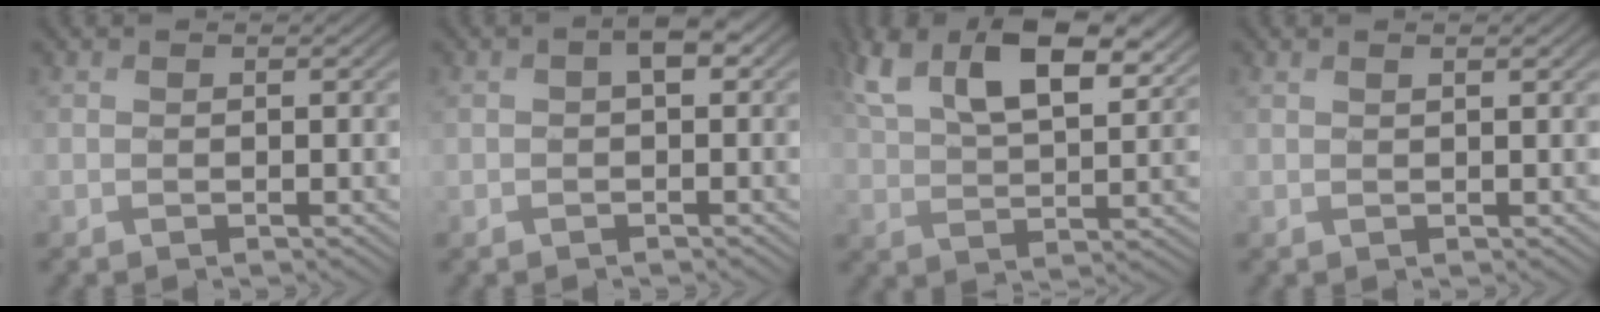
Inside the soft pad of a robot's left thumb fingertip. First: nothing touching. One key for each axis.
{"total": 2.1, "fx": 0.1, "fy": 0.9, "fz": 1.9, "tx": -0.030, "ty": 0.009, "tz": -0.003}
{"total": 13.4, "fx": 7.3, "fy": 5.5, "fz": 9.8, "tx": -0.201, "ty": 0.013, "tz": 0.131}
{"total": 1.3, "fx": 0.7, "fy": 0.1, "fz": 1.1, "tx": -0.023, "ty": 0.005, "tz": 0.012}